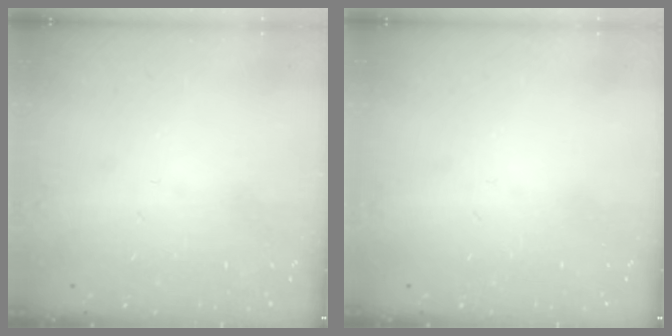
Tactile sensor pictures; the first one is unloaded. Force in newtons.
{"total": 0.0}